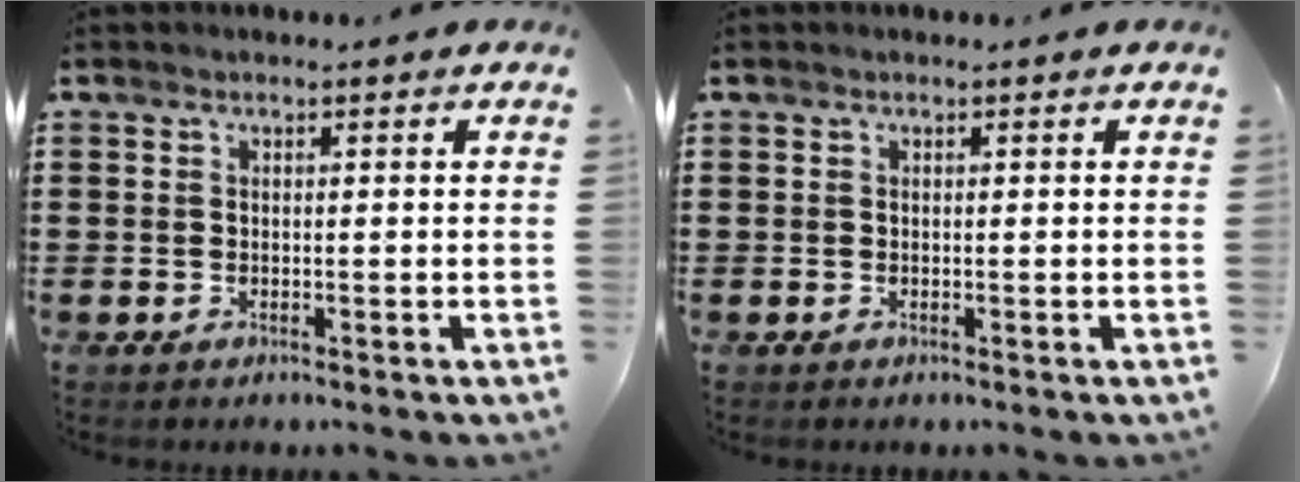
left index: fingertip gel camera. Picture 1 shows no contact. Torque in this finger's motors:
{"motor_torque": [0.00, 0.00, 0.01, 0.00]}